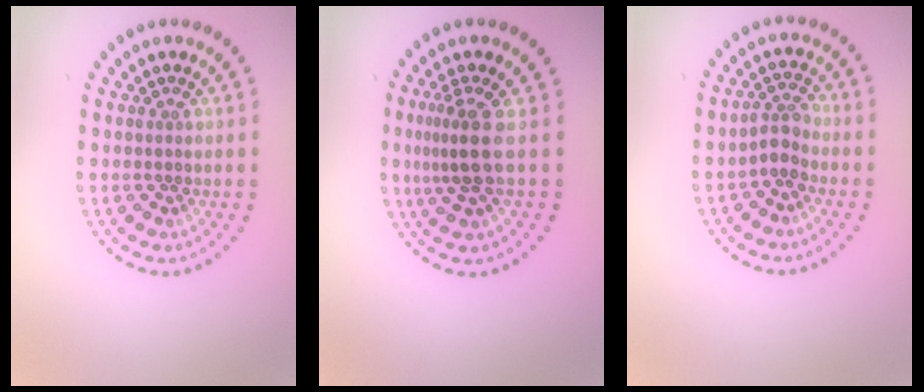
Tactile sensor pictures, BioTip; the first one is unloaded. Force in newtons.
{"total": 2.8, "press": 1.9, "slide": 2.1}
{"total": 1.9, "press": 1.4, "slide": 1.3}